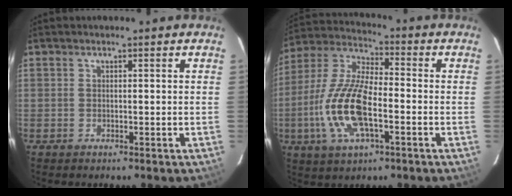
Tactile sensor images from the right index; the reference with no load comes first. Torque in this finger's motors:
{"motor_torque": [1.65, -0.49, 0.76, 0.21]}